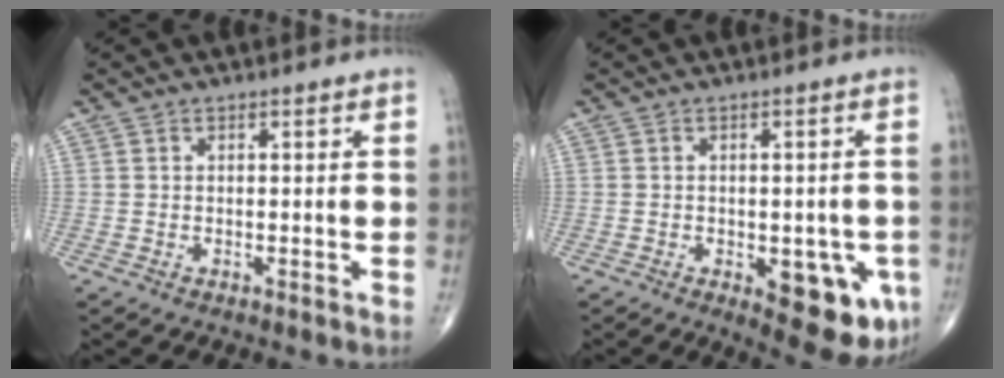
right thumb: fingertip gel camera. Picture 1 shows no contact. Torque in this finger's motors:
{"motor_torque": [0.88, 1.98, 1.23, -0.24, 0.23]}